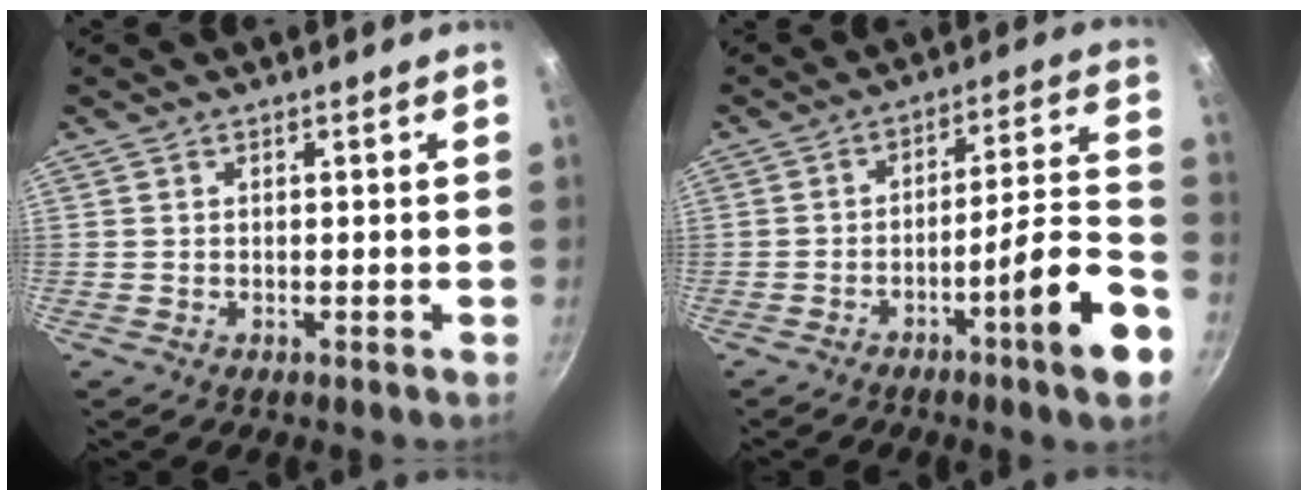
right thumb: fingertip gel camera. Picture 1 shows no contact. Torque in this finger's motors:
{"motor_torque": [2.62, 2.39, 2.23, -0.52, 0.15]}